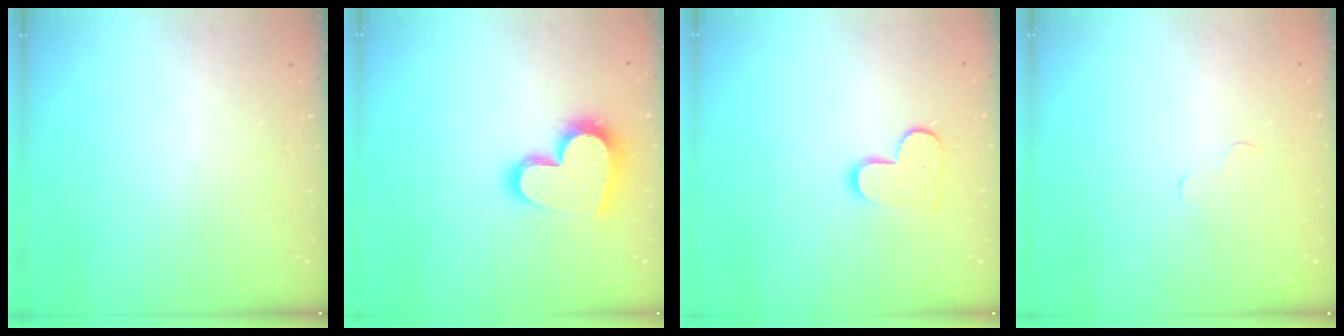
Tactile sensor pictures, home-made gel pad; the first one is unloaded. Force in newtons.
{"total": 18.9, "press": 18.9, "slide": 1.5}
{"total": 9.7, "press": 9.7, "slide": 0.5}
{"total": 3.6, "press": 3.6, "slide": 0.4}